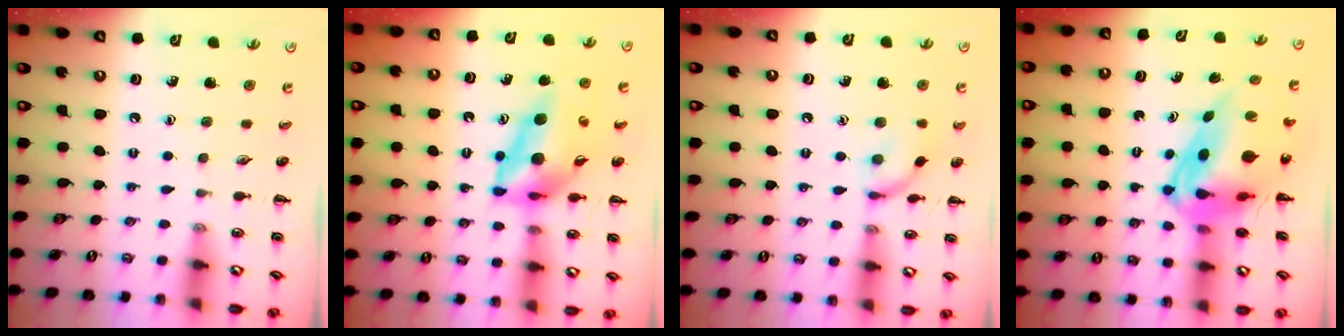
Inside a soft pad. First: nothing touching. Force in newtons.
{"total": 11.7, "press": 11.0, "slide": 3.8}
{"total": 9.6, "press": 9.6, "slide": 0.4}
{"total": 11.8, "press": 11.3, "slide": 3.5}